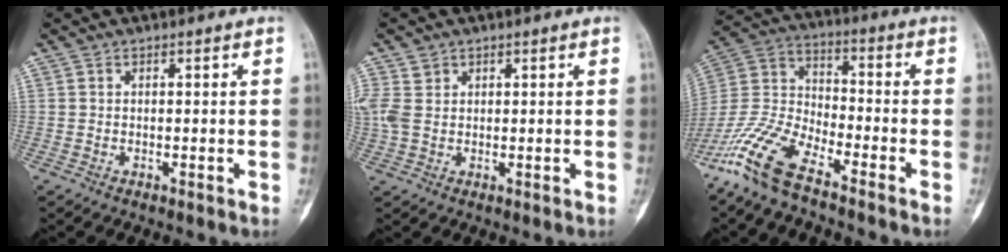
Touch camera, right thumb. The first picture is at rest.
{"total": 5.0, "force": [1.5, 3.8, 2.9], "torque": [-0.075, 0.009, 0.039]}
{"total": 13.1, "force": [-9.8, 3.6, 7.9], "torque": [-0.177, 0.045, -0.201]}